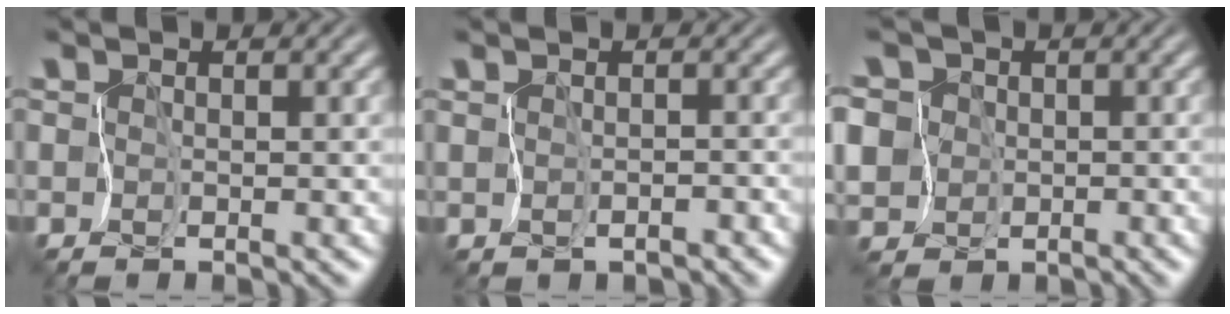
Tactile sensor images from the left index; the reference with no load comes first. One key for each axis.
{"total": 0.7, "fx": -0.4, "fy": 0.5, "fz": -0.2, "tx": 0.017, "ty": -0.008, "tz": -0.008}
{"total": 8.6, "fx": 1.4, "fy": 7.8, "fz": 3.3, "tx": -0.098, "ty": 0.013, "tz": 0.005}